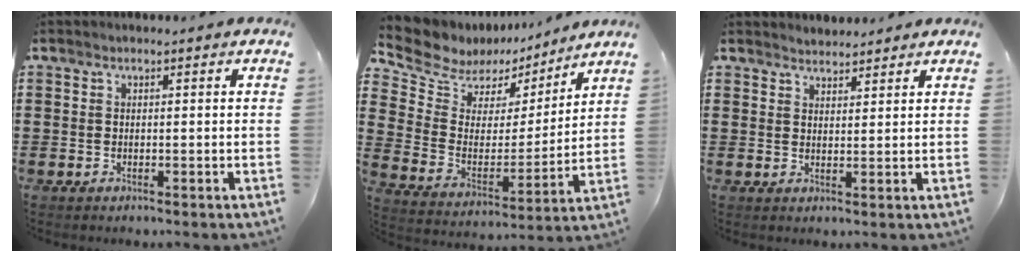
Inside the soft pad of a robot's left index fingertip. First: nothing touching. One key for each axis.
{"total": 7.1, "fx": 5.8, "fy": 4.0, "fz": 0.4, "tx": -0.056, "ty": -0.043, "tz": 0.103}
{"total": 2.1, "fx": 2.1, "fy": 0.3, "fz": -0.3, "tx": 0.000, "ty": 0.000, "tz": 0.041}